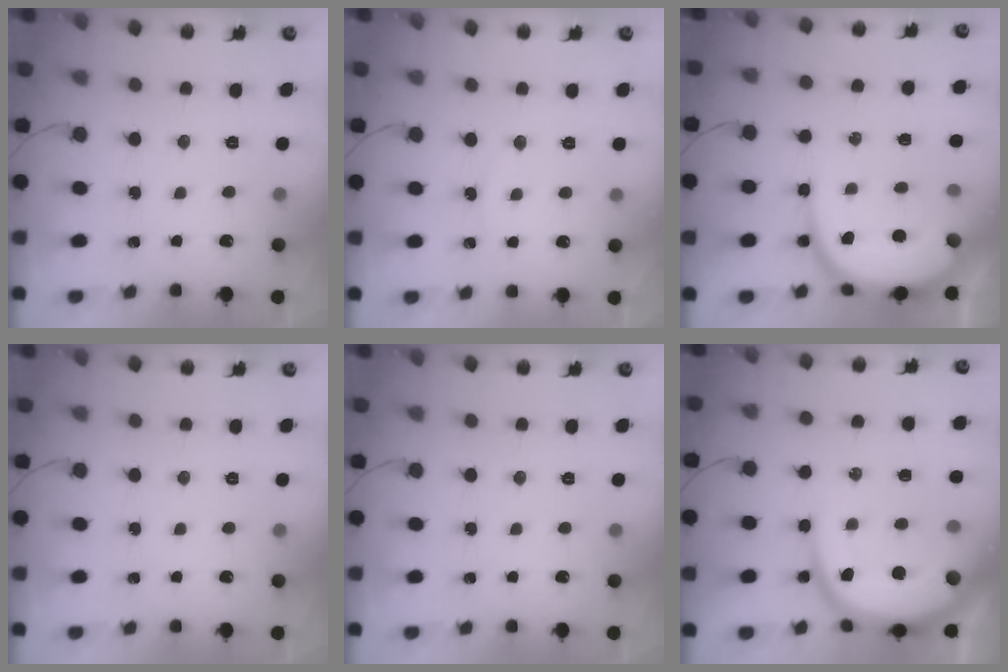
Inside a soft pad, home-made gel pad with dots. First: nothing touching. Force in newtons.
{"total": 4.2, "press": 4.1, "slide": 0.5}
{"total": 11.1, "press": 11.0, "slide": 1.4}
{"total": 0.0}
{"total": 0.0}
{"total": 15.6, "press": 15.5, "slide": 1.7}